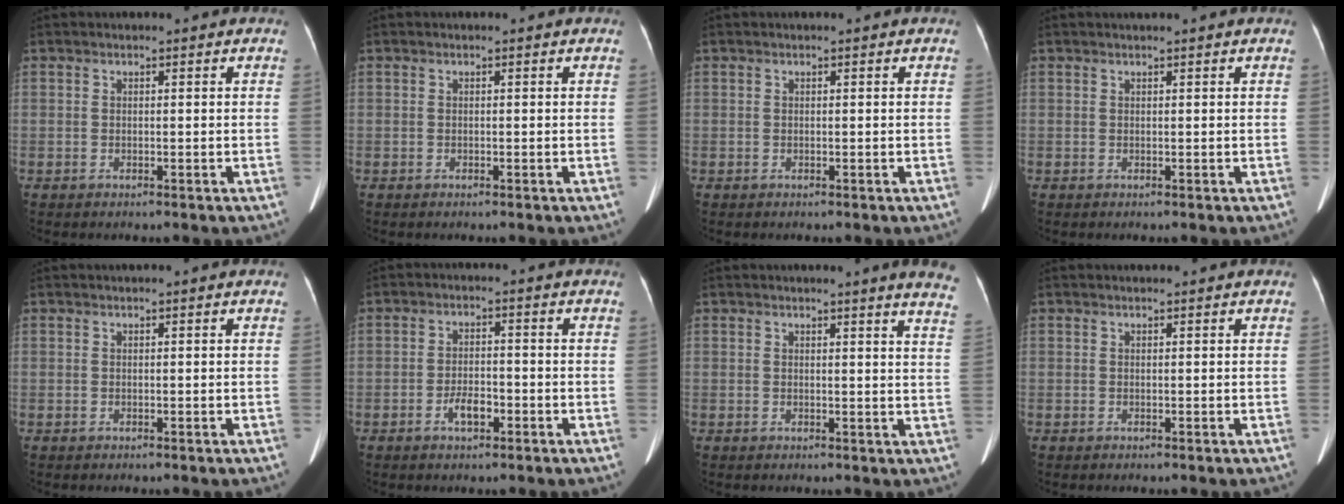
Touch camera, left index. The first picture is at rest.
{"total": 0.0}
{"total": 0.0}
{"total": 1.0, "force": [0.8, -0.2, 0.5], "torque": [-0.008, 0.011, 0.019]}
{"total": 0.0}
{"total": 3.4, "force": [-1.8, 1.5, 2.5], "torque": [-0.047, 0.003, -0.031]}
{"total": 8.0, "force": [7.1, -0.8, 3.6], "torque": [-0.035, -0.044, 0.050]}
{"total": 0.5, "force": [0.5, 0.0, 0.2], "torque": [-0.006, 0.007, 0.010]}